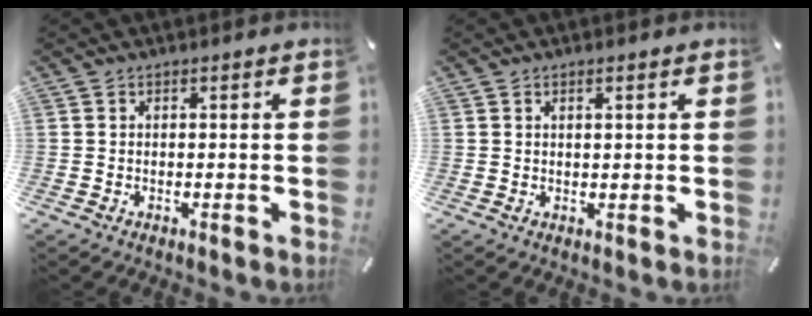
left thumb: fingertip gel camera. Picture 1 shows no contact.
{"total": 1.0, "force": [0.5, 0.1, 0.9], "torque": [-0.018, -0.001, 0.008]}